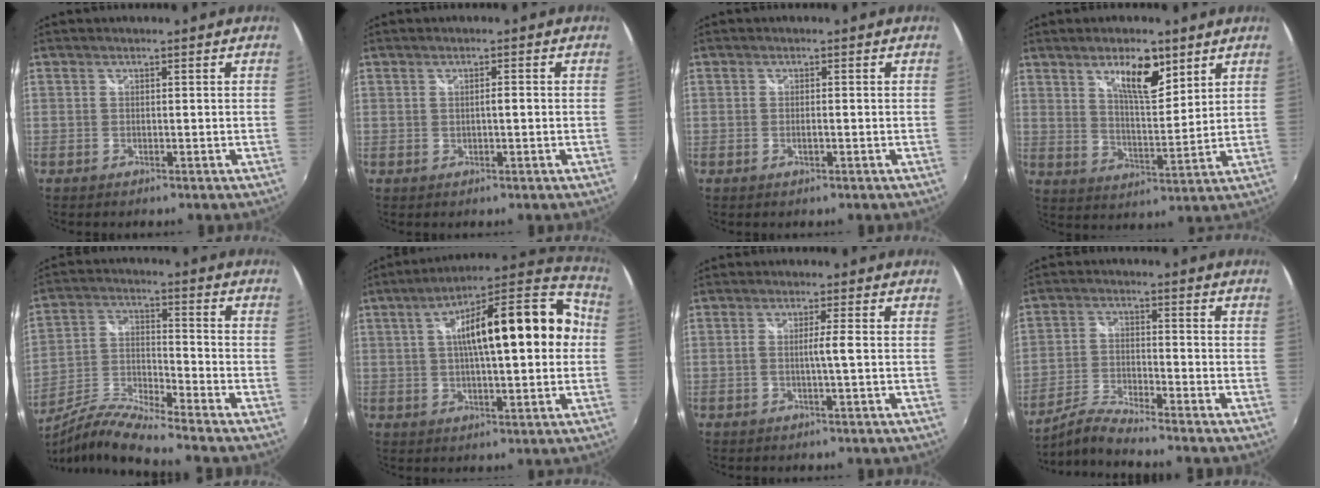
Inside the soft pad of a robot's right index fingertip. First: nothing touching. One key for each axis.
{"total": 1.5, "fx": 0.0, "fy": 0.2, "fz": 1.4, "tx": -0.022, "ty": 0.000, "tz": -0.001}
{"total": 1.0, "fx": -0.4, "fy": 0.2, "fz": 0.9, "tx": -0.018, "ty": -0.001, "tz": -0.007}
{"total": 9.3, "fx": 5.7, "fy": 2.9, "fz": 6.8, "tx": -0.107, "ty": -0.002, "tz": 0.100}
{"total": 11.0, "fx": -9.5, "fy": -0.8, "fz": 5.5, "tx": -0.112, "ty": -0.009, "tz": -0.188}
{"total": 21.0, "fx": 2.6, "fy": 6.2, "fz": 19.9, "tx": -0.312, "ty": 0.038, "tz": 0.032}
{"total": 2.5, "fx": -0.4, "fy": -0.6, "fz": 2.4, "tx": -0.041, "ty": -0.002, "tz": -0.010}
{"total": 6.5, "fx": -6.1, "fy": -1.1, "fz": 2.0, "tx": -0.058, "ty": 0.002, "tz": -0.122}